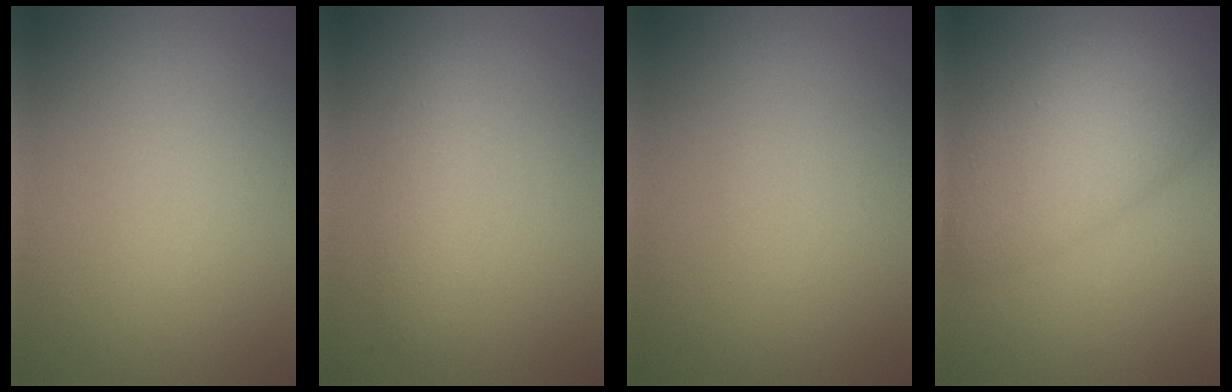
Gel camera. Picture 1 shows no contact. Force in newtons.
{"total": 2.2, "press": 2.2, "slide": 0.1}
{"total": 0.0}
{"total": 7.6, "press": 7.6, "slide": 0.2}